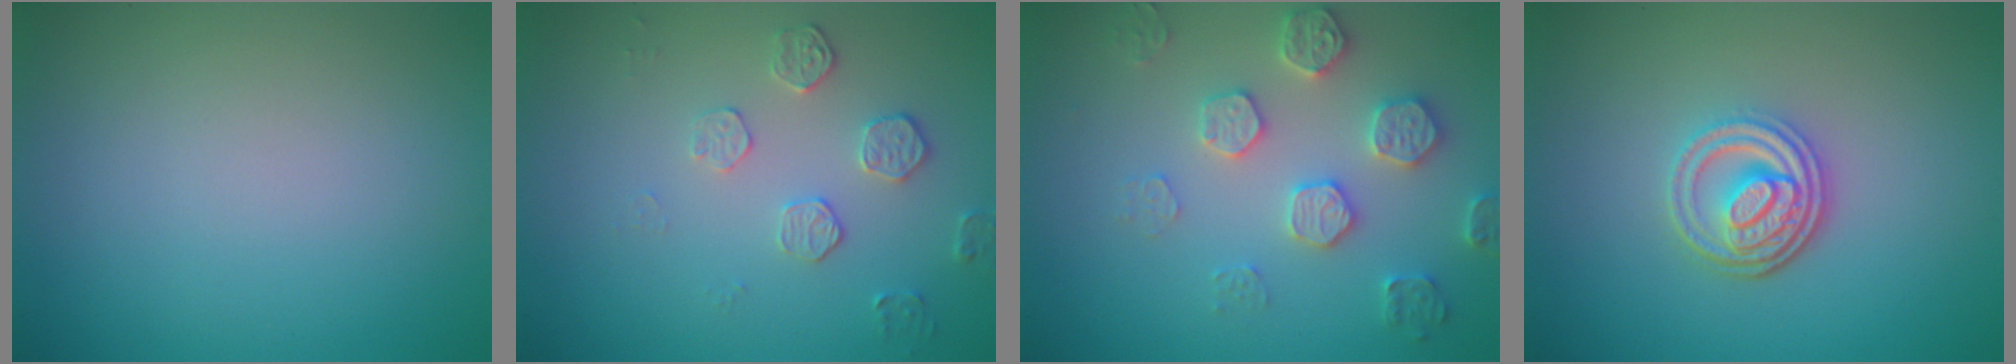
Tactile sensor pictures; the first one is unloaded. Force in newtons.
{"total": 1.9, "press": 1.3, "slide": 1.3}
{"total": 4.0, "press": 3.9, "slide": 0.9}
{"total": 4.1, "press": 3.2, "slide": 2.5}